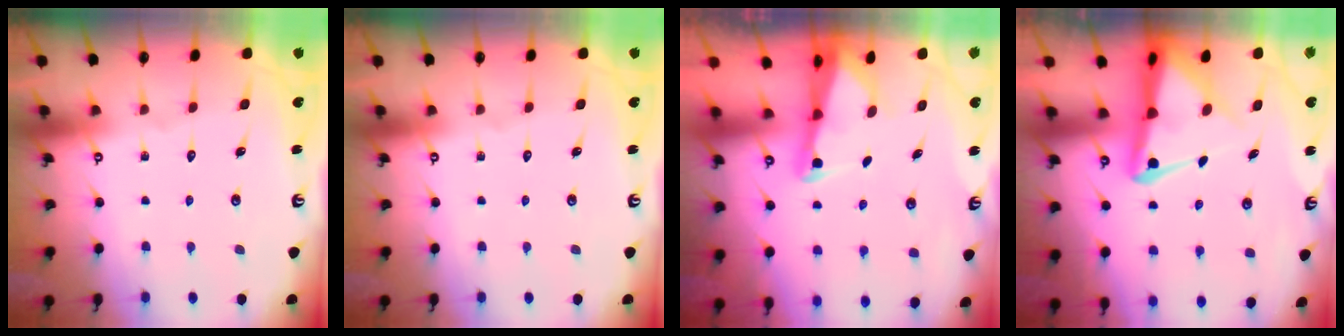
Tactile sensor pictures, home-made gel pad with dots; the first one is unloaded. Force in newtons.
{"total": 0.0}
{"total": 2.4, "press": 2.4, "slide": 0.3}
{"total": 7.0, "press": 6.9, "slide": 1.3}